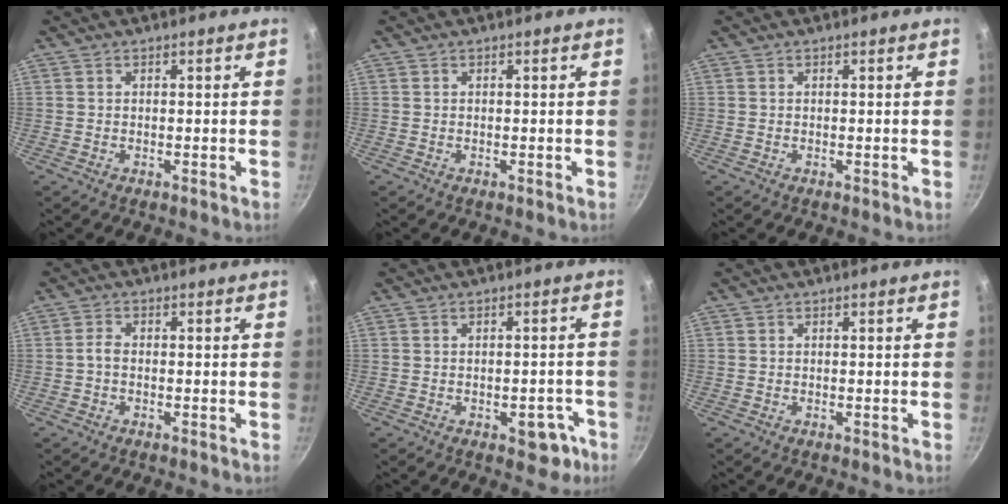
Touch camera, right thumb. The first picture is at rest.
{"total": 0.0}
{"total": 0.0}
{"total": 1.7, "force": [-0.5, 0.9, 1.3], "torque": [-0.031, 0.011, -0.015]}
{"total": 5.2, "force": [-2.4, 3.1, 3.5], "torque": [-0.017, 0.020, -0.020]}
{"total": 0.0}